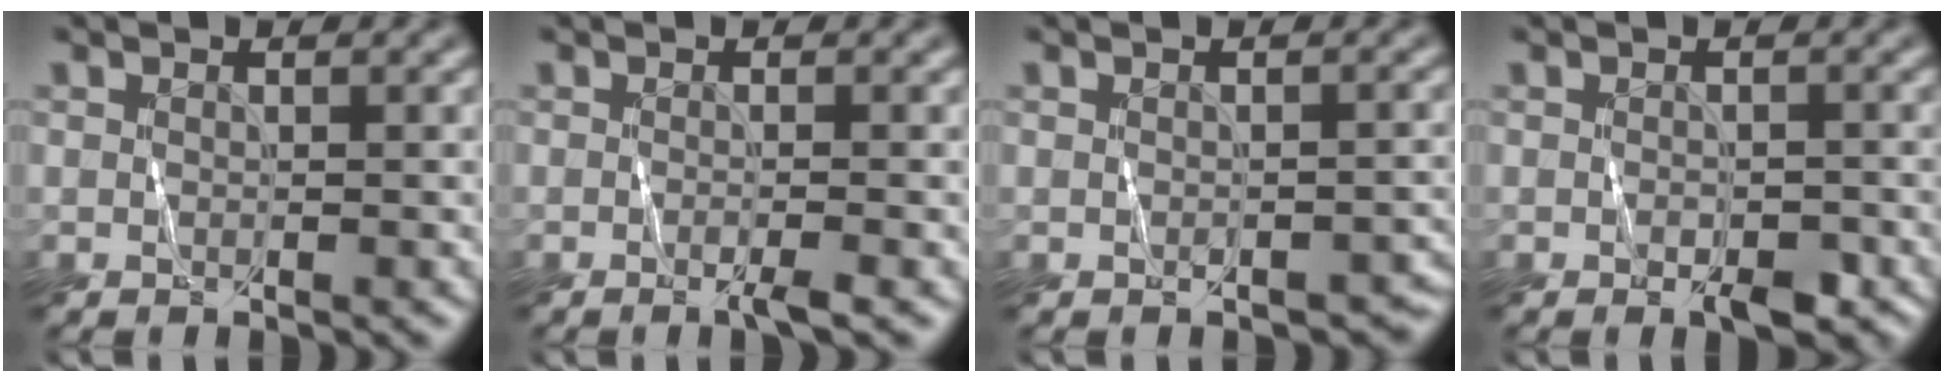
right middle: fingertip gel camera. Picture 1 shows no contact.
{"total": 1.4, "force": [-0.5, 0.1, 1.3], "torque": [-0.019, -0.003, -0.012]}
{"total": 1.4, "force": [-0.7, 1.0, 0.8], "torque": [-0.012, -0.006, -0.005]}
{"total": 2.2, "force": [-0.9, 1.2, 1.7], "torque": [-0.025, -0.001, -0.010]}